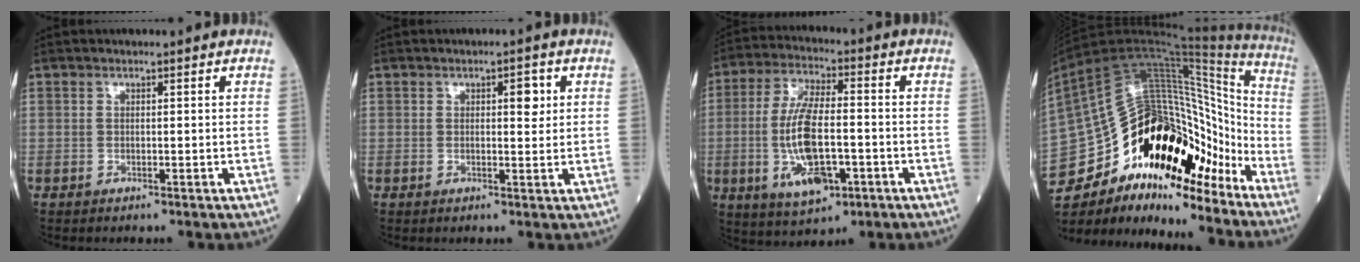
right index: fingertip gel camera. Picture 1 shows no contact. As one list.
[{"total": 2.7, "force": [0.8, 0.9, 2.4], "torque": [-0.032, 0.001, 0.011]}, {"total": 12.8, "force": [-3.0, 4.4, 11.6], "torque": [-0.235, -0.006, -0.048]}, {"total": 32.2, "force": [-20.1, 12.6, 21.8], "torque": [-0.406, 0.019, -0.323]}]